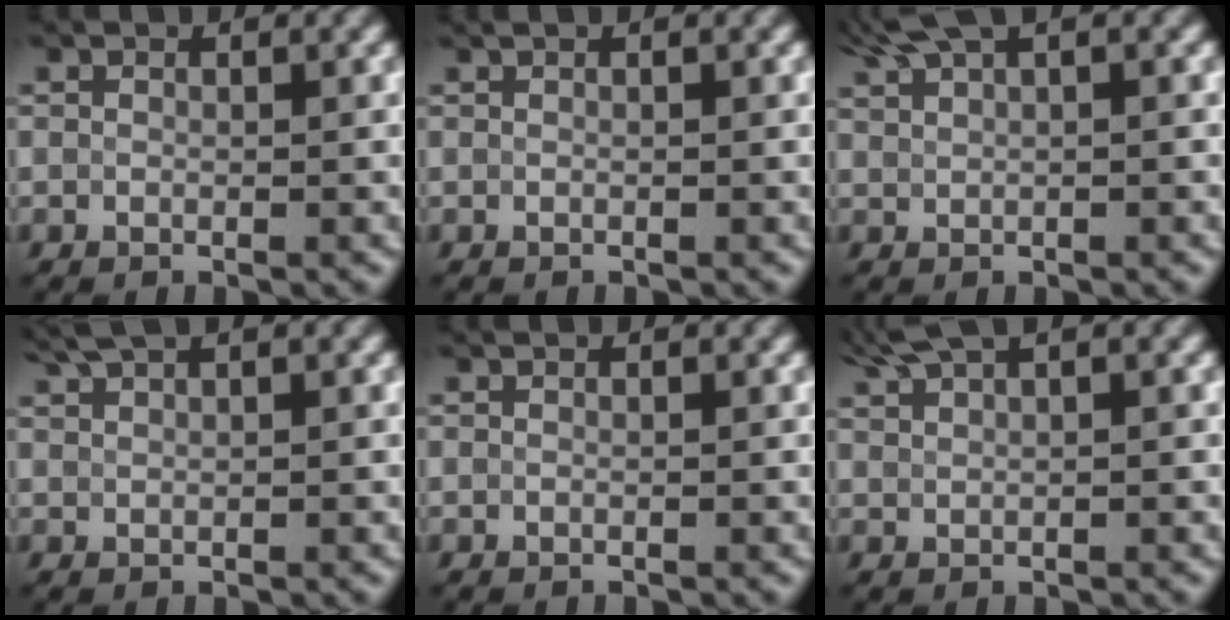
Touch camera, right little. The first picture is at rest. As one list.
[{"total": 0.0}, {"total": 3.0, "force": [2.4, 0.3, 1.7], "torque": [-0.041, 0.017, 0.050]}, {"total": 2.1, "force": [1.9, 0.1, 1.1], "torque": [-0.022, 0.014, 0.040]}, {"total": 0.0}, {"total": 3.0, "force": [2.6, 0.2, 1.5], "torque": [-0.037, 0.020, 0.055]}]